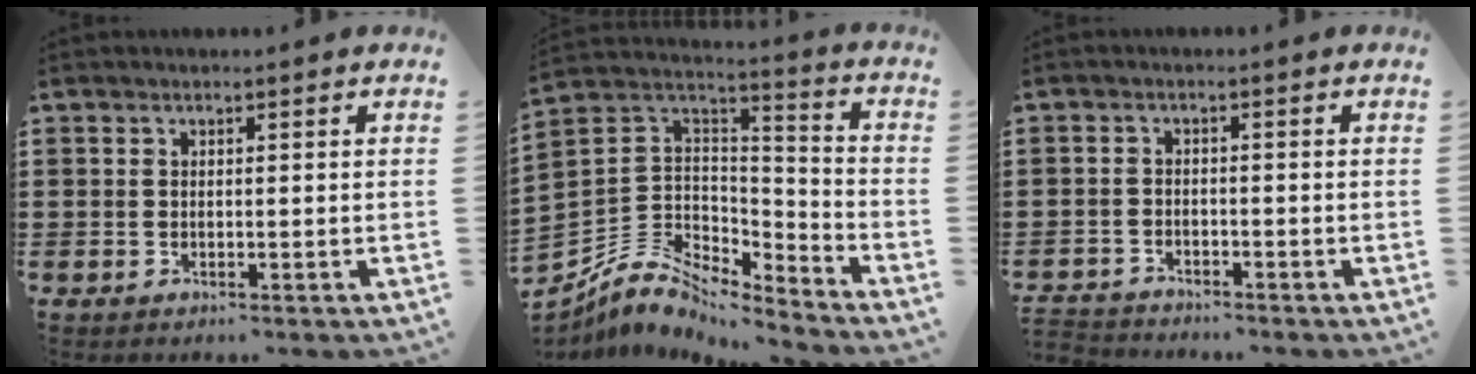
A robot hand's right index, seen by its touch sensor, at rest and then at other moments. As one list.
[{"total": 6.6, "force": [-5.2, 3.6, 1.9], "torque": [-0.066, -0.006, -0.106]}, {"total": 2.2, "force": [-2.1, 0.2, -0.2], "torque": [-0.003, 0.001, -0.048]}]